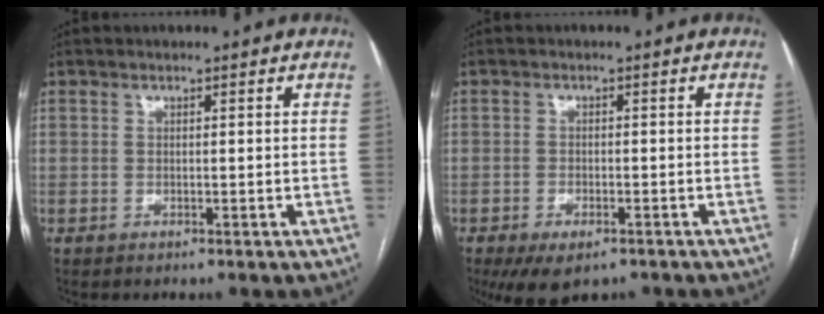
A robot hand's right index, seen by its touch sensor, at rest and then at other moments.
{"total": 5.9, "force": [-4.0, 2.6, 3.5], "torque": [-0.057, -0.007, -0.060]}